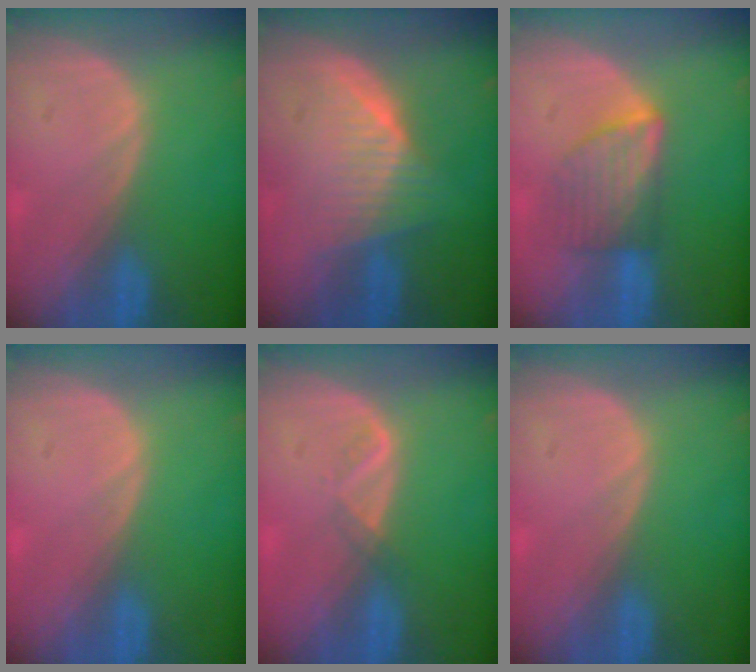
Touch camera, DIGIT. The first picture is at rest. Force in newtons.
{"total": 6.4, "press": 6.2, "slide": 1.8}
{"total": 5.8, "press": 5.6, "slide": 1.5}
{"total": 0.0}
{"total": 1.6, "press": 1.5, "slide": 0.7}
{"total": 0.0}